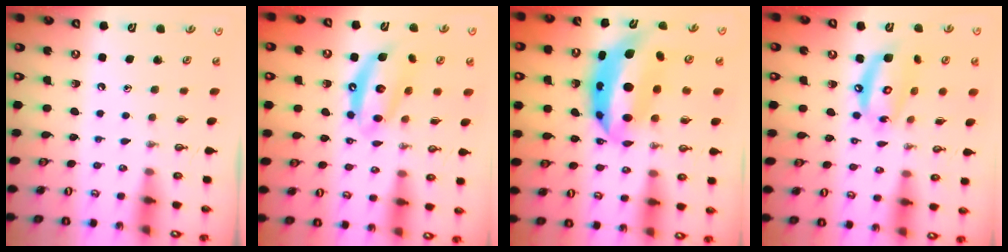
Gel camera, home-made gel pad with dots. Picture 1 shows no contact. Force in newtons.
{"total": 12.4, "press": 12.4, "slide": 1.0}
{"total": 12.5, "press": 12.4, "slide": 1.2}
{"total": 13.3, "press": 13.2, "slide": 1.3}